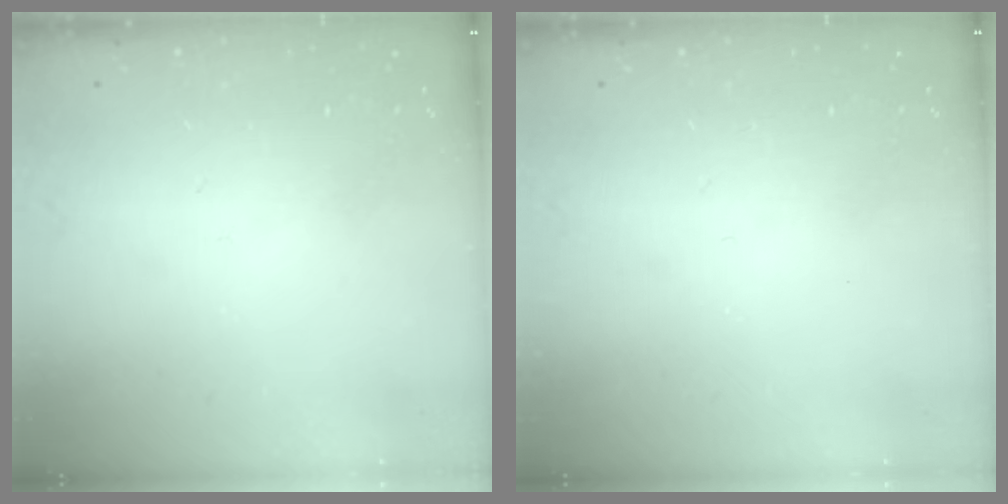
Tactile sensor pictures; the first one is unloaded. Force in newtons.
{"total": 0.0}